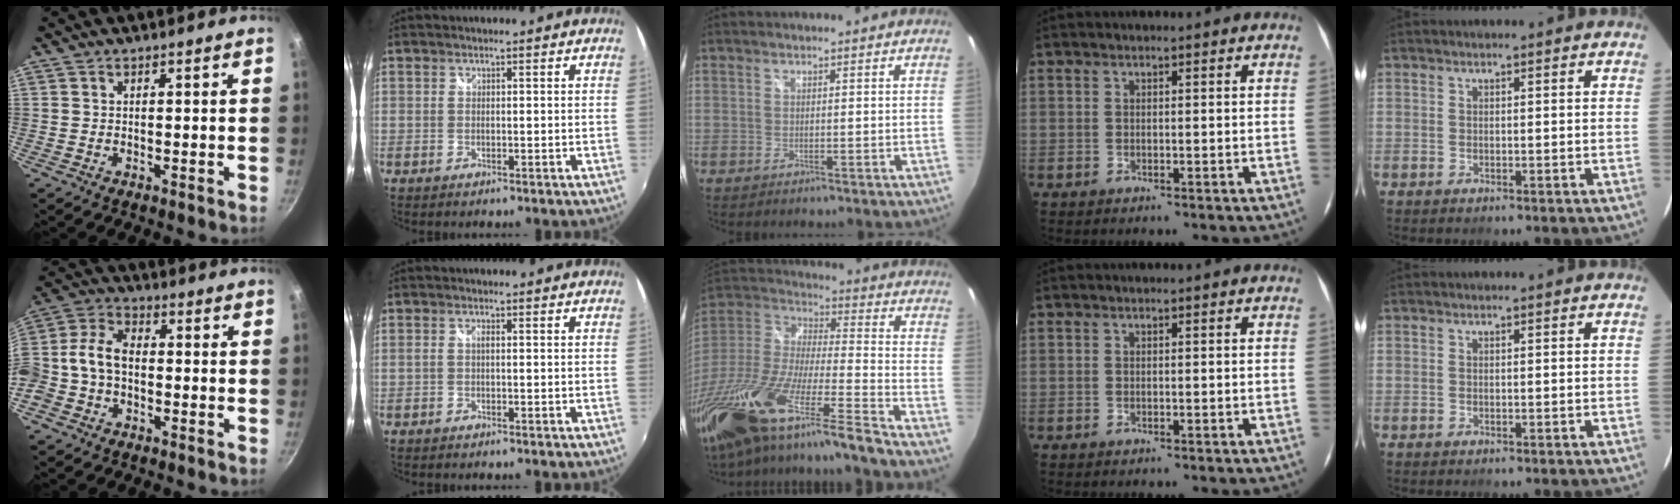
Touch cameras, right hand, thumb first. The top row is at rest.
{"thumb": {"total": 10.3, "force": [-1.8, 7.1, 7.2], "torque": [-0.141, 0.043, -0.051]}, "index": {"total": 0.9, "force": [-0.1, 0.2, 0.9], "torque": [-0.016, 0.003, -0.004]}, "middle": {"total": 27.8, "force": [-20.1, 1.9, 19.2], "torque": [-0.340, -0.067, -0.365]}}